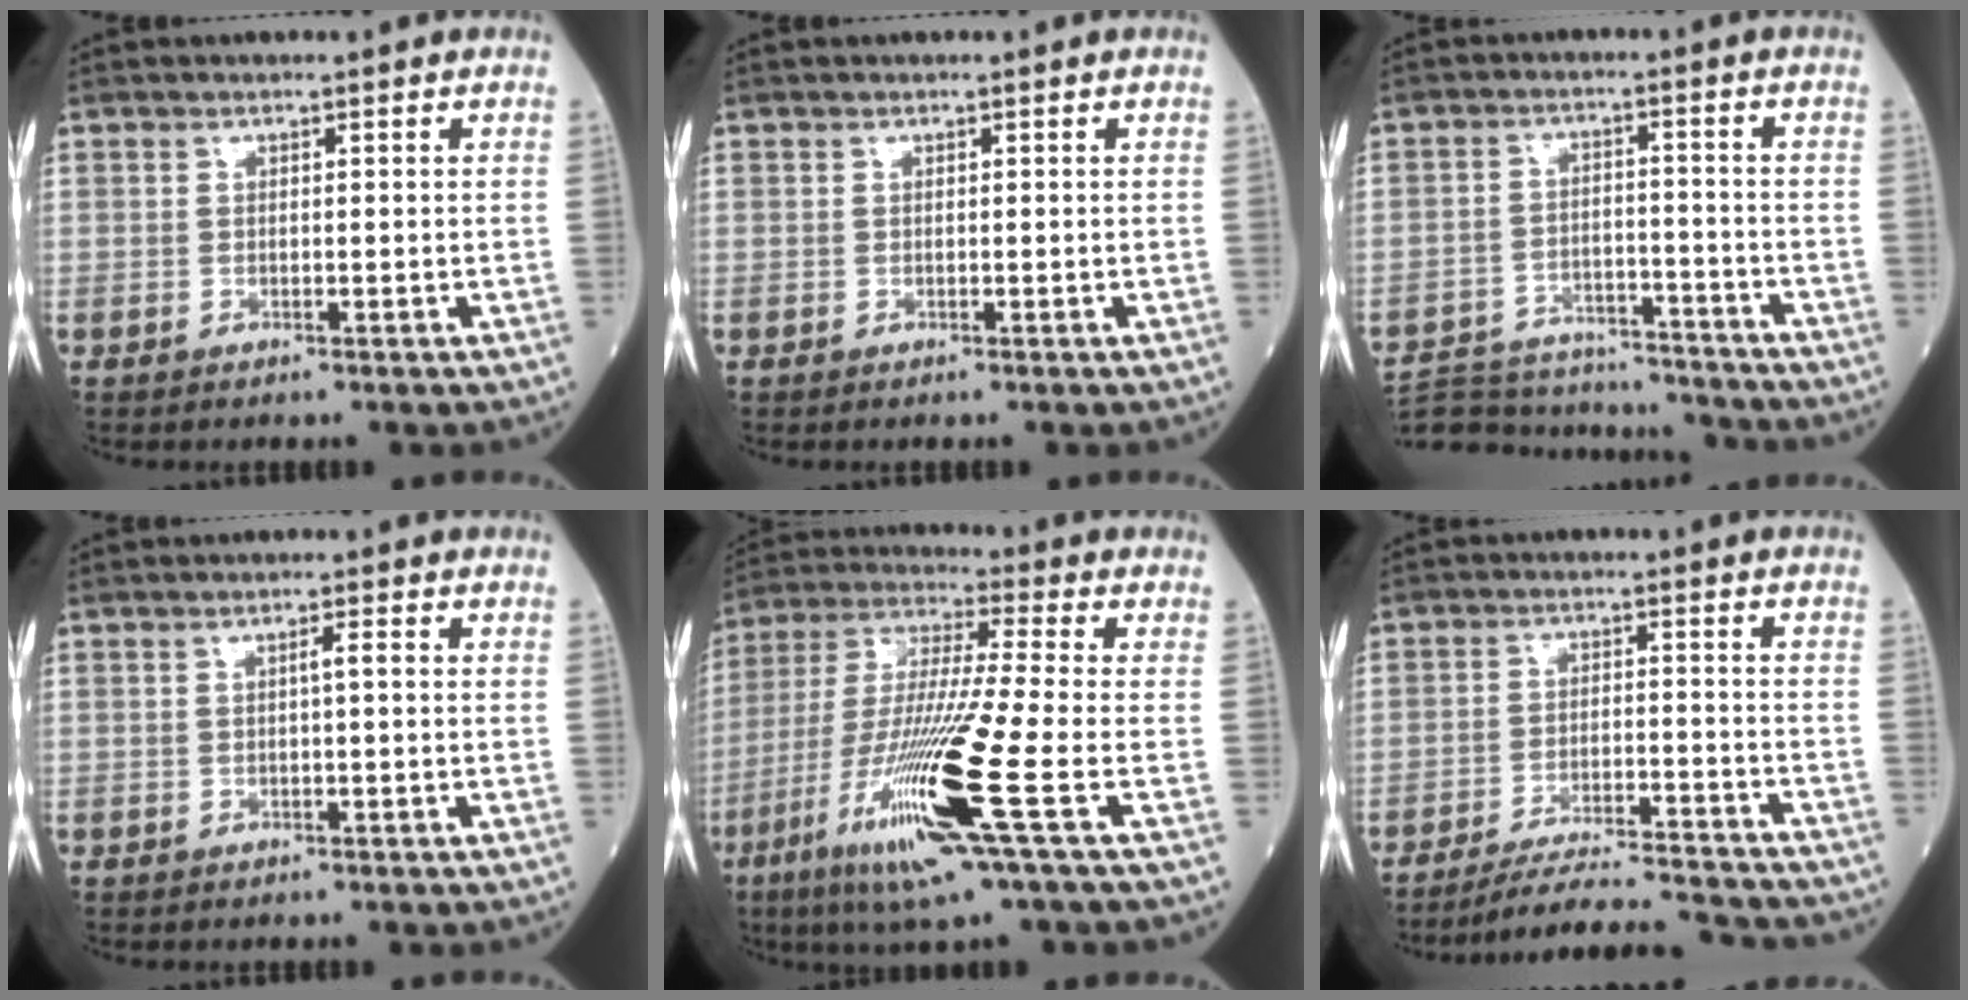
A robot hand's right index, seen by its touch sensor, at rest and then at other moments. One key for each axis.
{"total": 0.0}
{"total": 16.5, "fx": -15.8, "fy": 3.3, "fz": 3.5, "tx": -0.074, "ty": 0.010, "tz": -0.229}
{"total": 1.4, "fx": 0.0, "fy": 0.0, "fz": 1.4, "tx": -0.022, "ty": 0.004, "tz": 0.000}
{"total": 18.4, "fx": -7.1, "fy": -0.6, "fz": 16.9, "tx": -0.362, "ty": -0.033, "tz": -0.140}
{"total": 15.7, "fx": -15.0, "fy": 0.9, "fz": 4.6, "tx": -0.074, "ty": -0.013, "tz": -0.215}